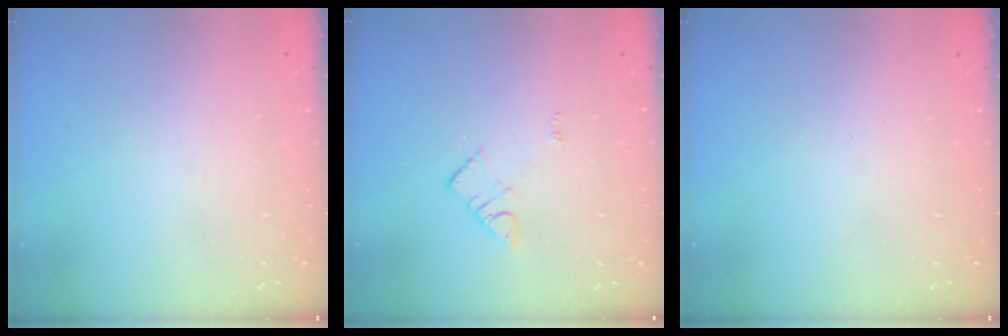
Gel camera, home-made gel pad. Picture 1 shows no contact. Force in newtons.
{"total": 3.1, "press": 3.1, "slide": 0.2}
{"total": 0.0}